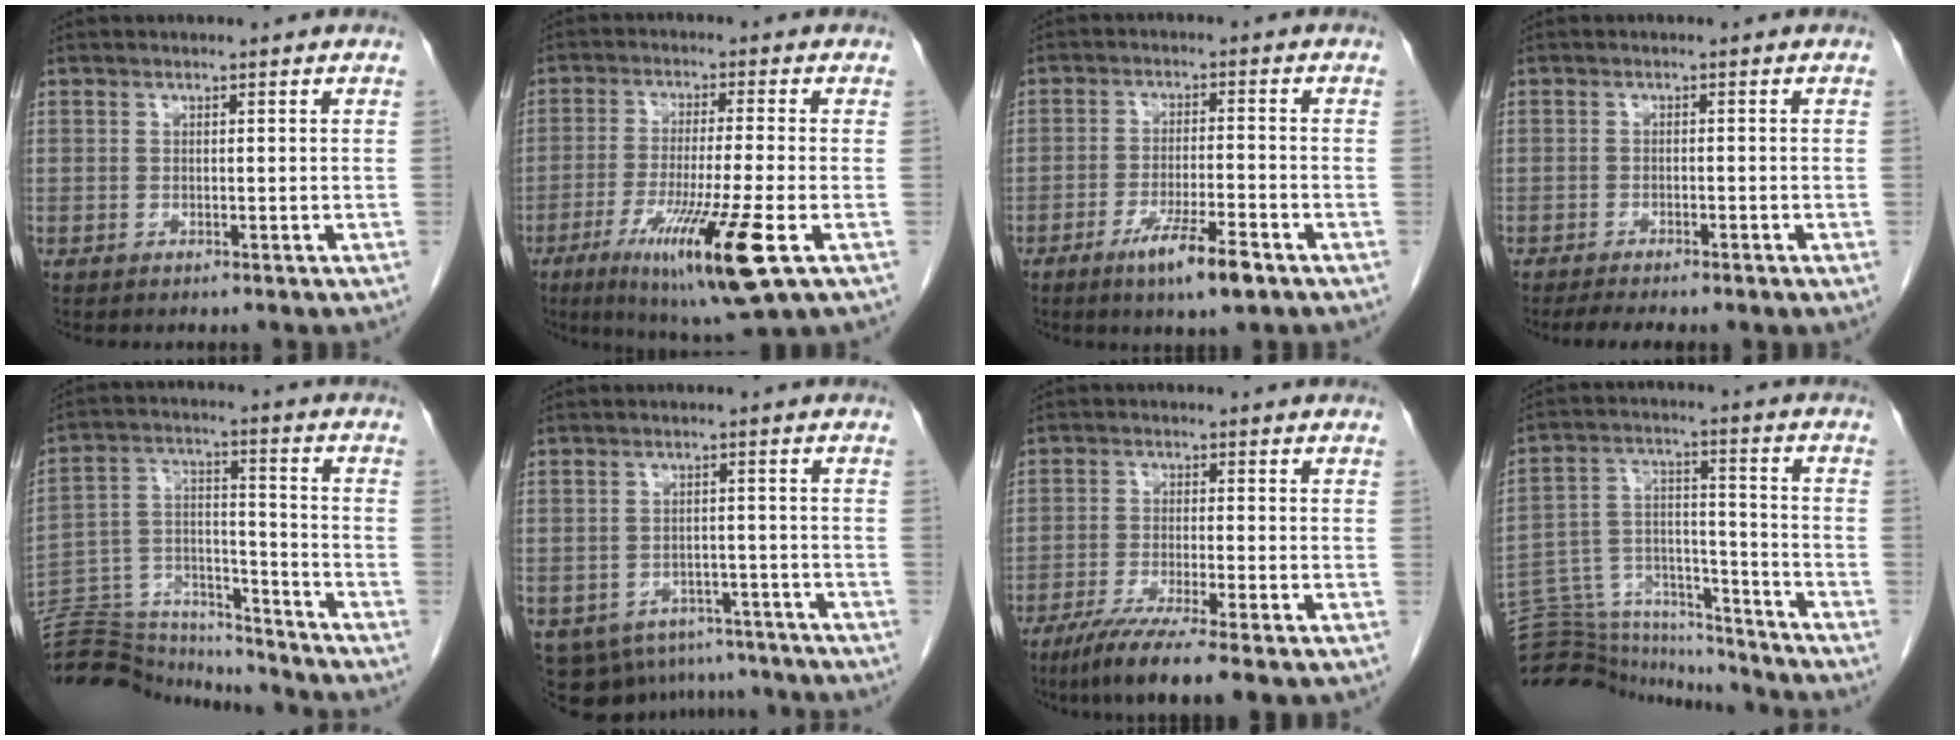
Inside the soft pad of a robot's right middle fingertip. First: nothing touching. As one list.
[{"total": 13.9, "force": [-5.8, -0.1, 12.7], "torque": [-0.231, -0.044, -0.093]}, {"total": 7.4, "force": [-4.5, 0.6, 5.9], "torque": [-0.105, -0.013, -0.075]}, {"total": 4.5, "force": [-3.3, 0.7, 2.9], "torque": [-0.043, -0.009, -0.047]}, {"total": 21.6, "force": [-20.3, 5.2, 5.1], "torque": [-0.147, 0.020, -0.321]}, {"total": 12.4, "force": [-10.1, 6.7, 2.6], "torque": [-0.049, 0.008, -0.120]}, {"total": 8.6, "force": [-6.0, 0.0, 6.2], "torque": [-0.105, -0.023, -0.098]}, {"total": 21.3, "force": [-20.2, 4.9, 4.7], "torque": [-0.128, 0.028, -0.314]}]